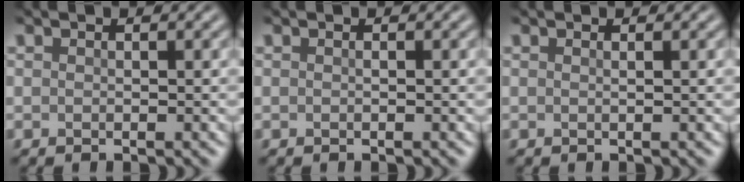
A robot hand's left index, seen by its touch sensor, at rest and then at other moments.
{"total": 0.0}
{"total": 0.6, "force": [0.2, 0.3, 0.5], "torque": [0.001, -0.001, -0.001]}